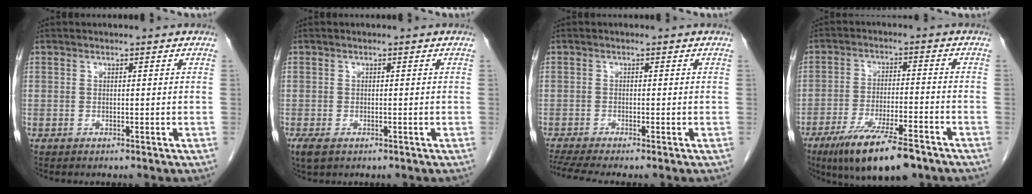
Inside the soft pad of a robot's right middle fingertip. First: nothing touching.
{"total": 2.5, "force": [-1.4, 1.2, 1.6], "torque": [-0.040, -0.007, -0.020]}
{"total": 4.7, "force": [-3.9, -0.3, 2.6], "torque": [-0.047, -0.010, -0.069]}
{"total": 12.8, "force": [-8.9, 2.5, 8.8], "torque": [-0.154, -0.026, -0.149]}